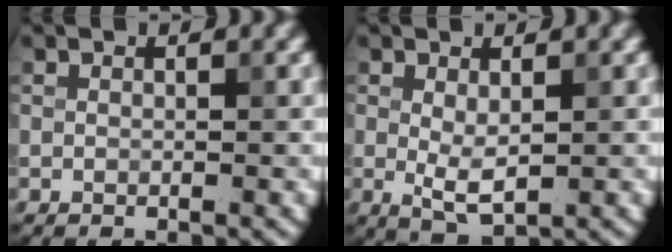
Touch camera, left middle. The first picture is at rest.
{"total": 2.6, "force": [0.2, 1.1, 2.4], "torque": [-0.045, -0.004, 0.007]}